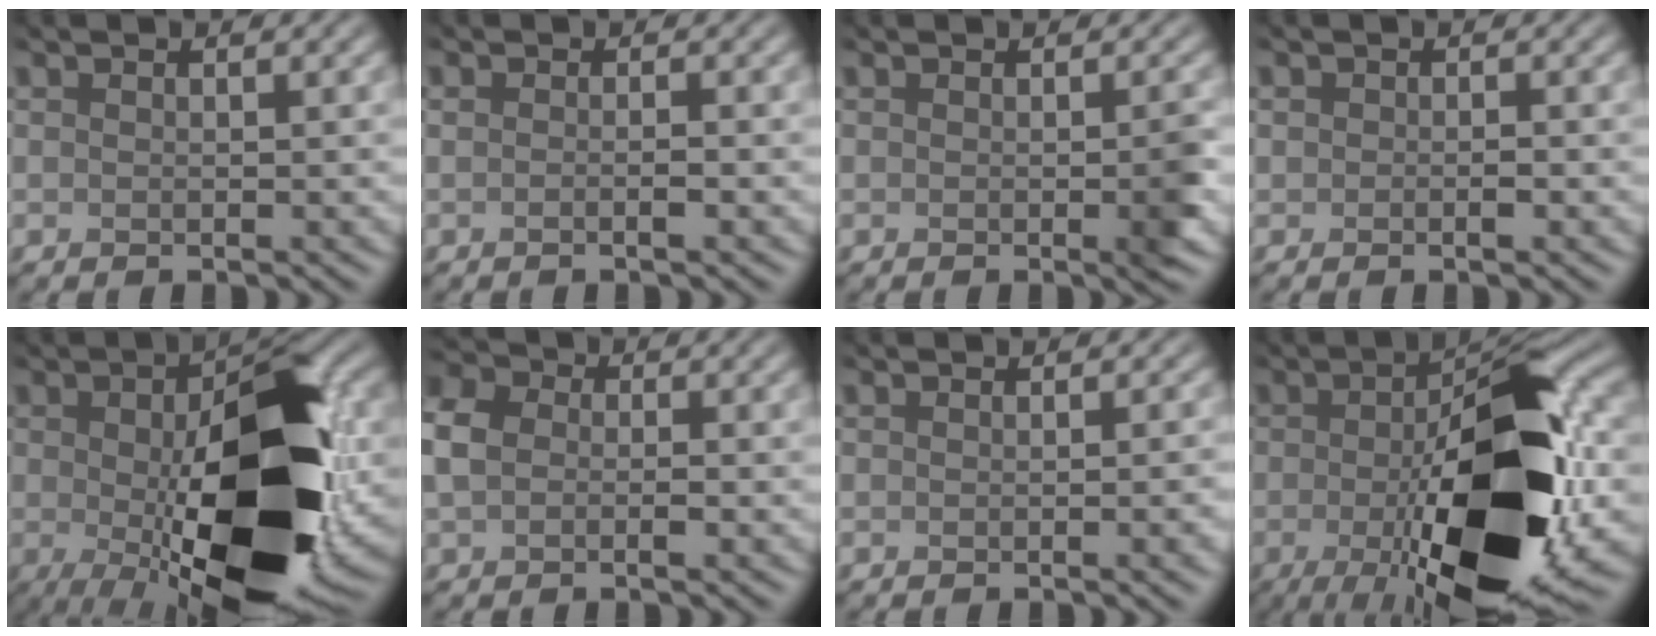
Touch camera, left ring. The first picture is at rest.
{"total": 0.9, "force": [-0.6, 0.2, 0.7], "torque": [-0.016, -0.004, -0.011]}
{"total": 1.7, "force": [-0.3, 0.3, 1.6], "torque": [-0.025, -0.005, 0.000]}
{"total": 0.6, "force": [-0.5, 0.4, 0.1], "torque": [-0.010, -0.006, 0.001]}
{"total": 17.8, "force": [-2.5, 7.8, 15.8], "torque": [-0.234, -0.020, -0.030]}
{"total": 4.1, "force": [-1.0, 3.1, 2.5], "torque": [-0.065, 0.001, -0.018]}
{"total": 3.1, "force": [0.2, 1.1, 2.9], "torque": [-0.027, 0.007, 0.003]}
{"total": 16.6, "force": [-3.6, 6.7, 14.8], "torque": [-0.215, -0.019, -0.054]}